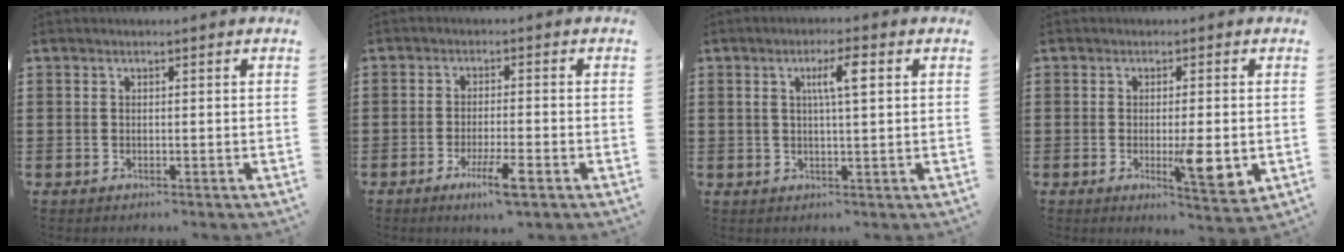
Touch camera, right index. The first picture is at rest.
{"total": 5.1, "force": [-2.7, 0.4, 4.2], "torque": [-0.079, -0.013, -0.048]}
{"total": 4.8, "force": [1.3, 0.9, 4.5], "torque": [-0.083, 0.006, 0.016]}
{"total": 6.1, "force": [-1.3, 1.3, 5.8], "torque": [-0.102, -0.018, -0.023]}